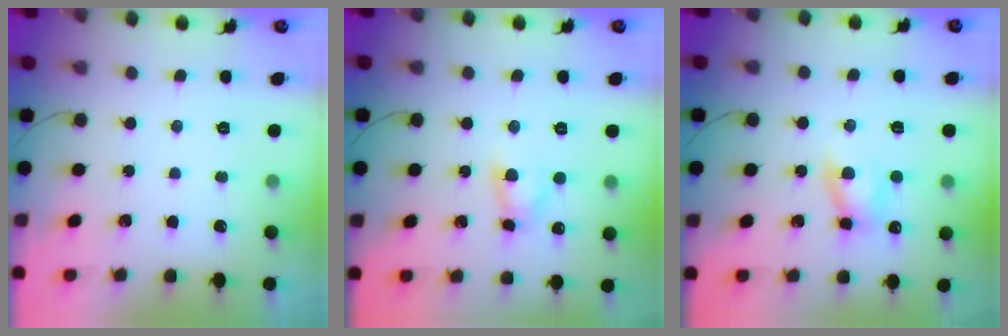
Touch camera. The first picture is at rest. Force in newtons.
{"total": 3.7, "press": 3.5, "slide": 1.0}
{"total": 7.2, "press": 7.0, "slide": 1.7}